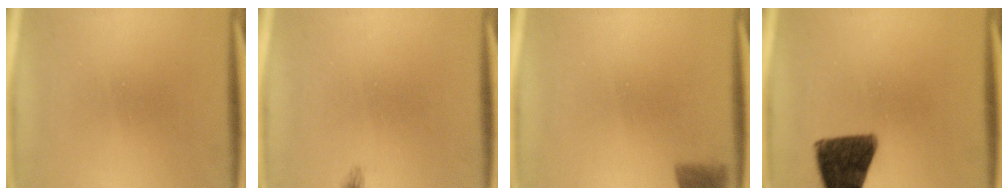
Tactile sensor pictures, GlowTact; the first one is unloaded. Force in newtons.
{"total": 0.9}
{"total": 4.0}
{"total": 12.4}